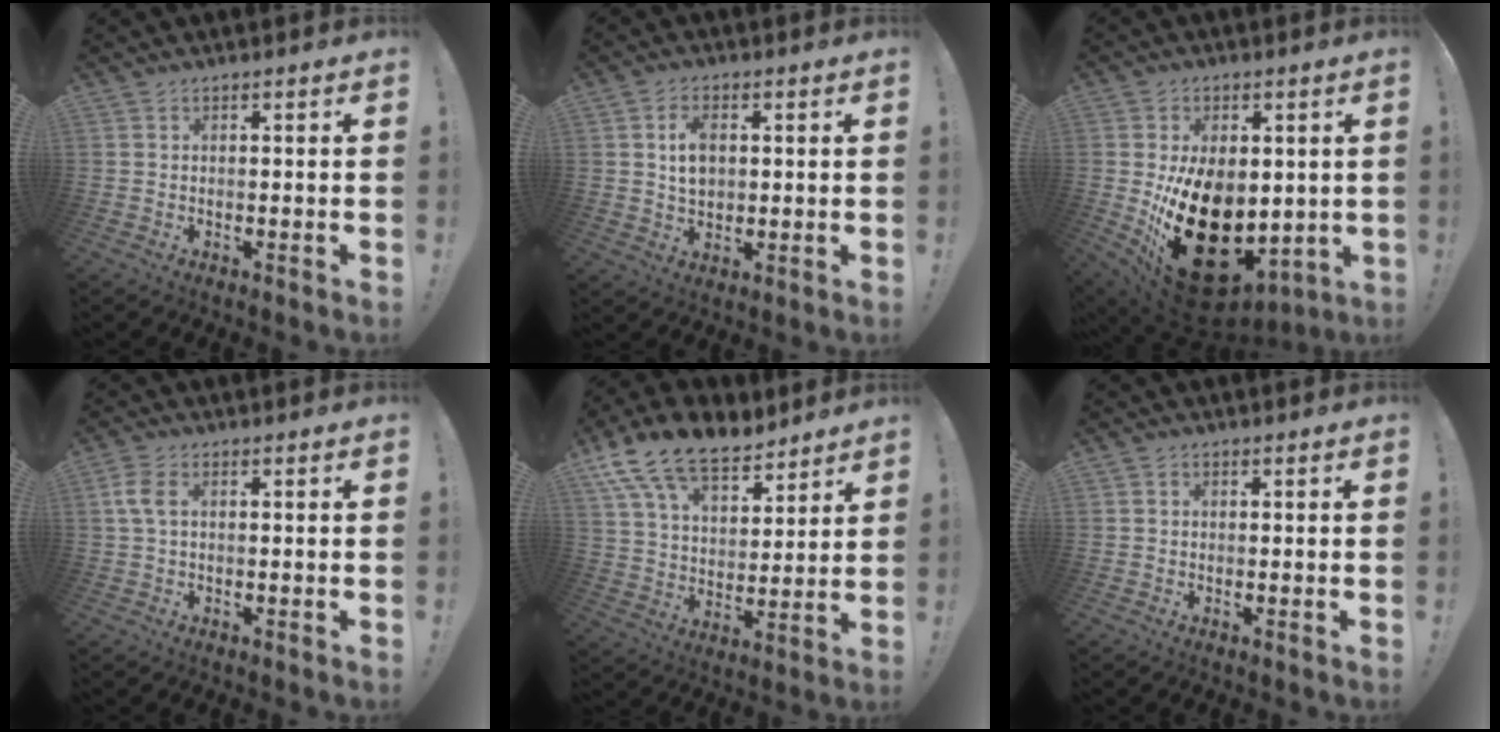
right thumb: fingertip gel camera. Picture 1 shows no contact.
{"total": 7.1, "force": [1.3, 4.9, 4.9], "torque": [-0.063, 0.001, 0.022]}
{"total": 25.7, "force": [-4.0, 17.4, 18.4], "torque": [-0.312, 0.006, -0.038]}
{"total": 4.7, "force": [0.8, 2.6, 3.8], "torque": [-0.084, 0.006, 0.013]}
{"total": 16.2, "force": [11.5, 8.2, 8.0], "torque": [-0.146, -0.080, 0.215]}
{"total": 0.7, "force": [0.0, 0.6, 0.2], "torque": [-0.003, 0.004, -0.001]}